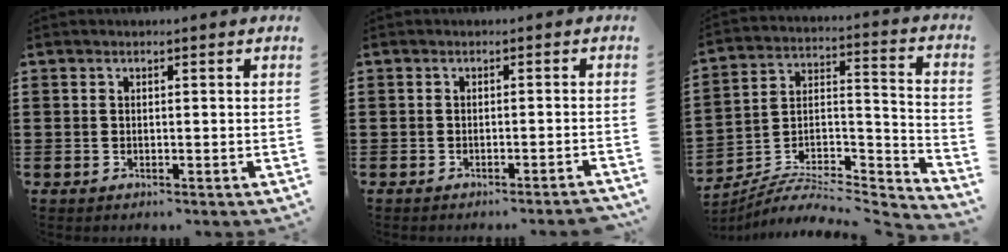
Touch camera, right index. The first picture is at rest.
{"total": 1.1, "force": [-1.0, -0.3, 0.4], "torque": [-0.007, 0.001, -0.019]}
{"total": 5.9, "force": [-5.0, 2.1, 2.2], "torque": [-0.041, -0.004, -0.099]}